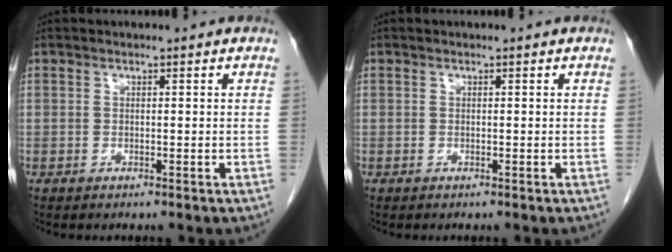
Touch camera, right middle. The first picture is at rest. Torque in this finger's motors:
{"motor_torque": [-0.04, -0.31, 0.00, 0.00]}